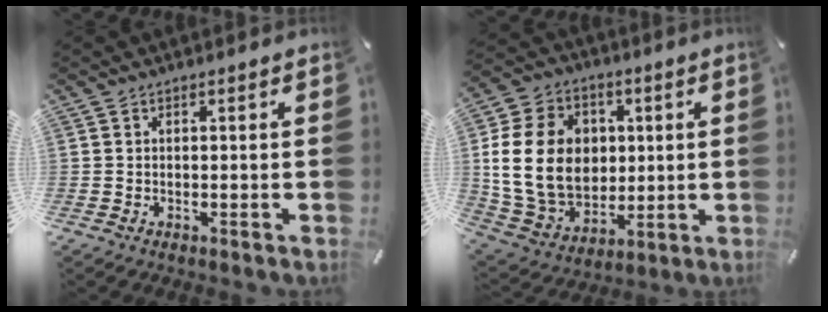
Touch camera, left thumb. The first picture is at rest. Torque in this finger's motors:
{"motor_torque": [0.93, 2.01, 1.08, -0.26, 0.84]}